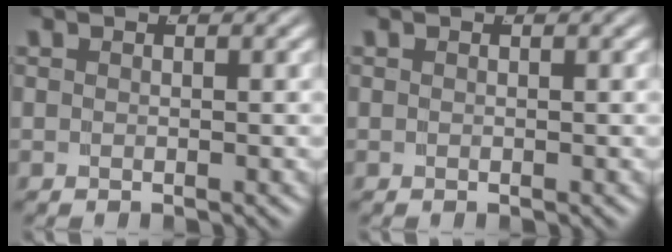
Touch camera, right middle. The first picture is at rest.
{"total": 0.0}